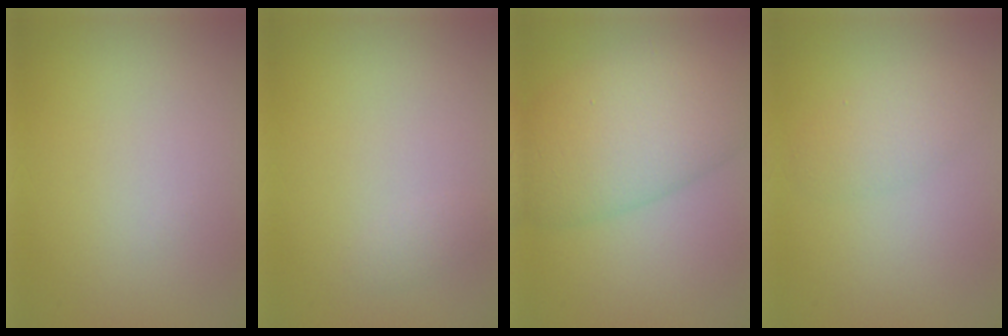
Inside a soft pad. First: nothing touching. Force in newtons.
{"total": 0.7, "press": 0.7, "slide": 0.0}
{"total": 8.9, "press": 8.9, "slide": 0.3}
{"total": 2.4, "press": 2.4, "slide": 0.0}